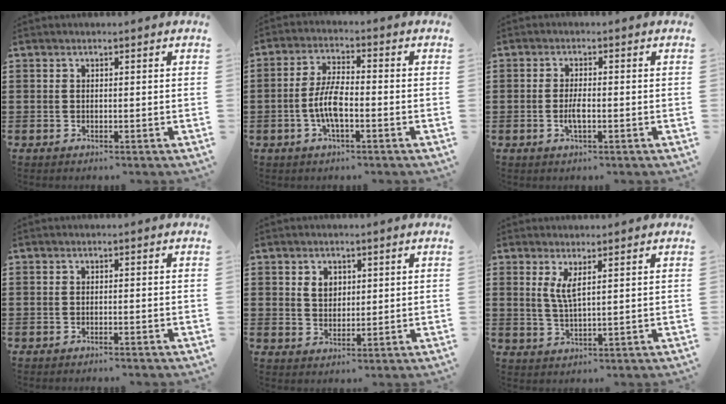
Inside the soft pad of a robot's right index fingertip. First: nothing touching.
{"total": 6.1, "force": [-1.7, 1.9, 5.6], "torque": [-0.131, -0.006, -0.040]}
{"total": 2.9, "force": [-0.8, 0.8, 2.7], "torque": [-0.056, -0.004, -0.015]}
{"total": 0.6, "force": [-0.6, -0.2, 0.3], "torque": [-0.007, -0.005, -0.010]}
{"total": 3.0, "force": [1.2, 2.3, 1.5], "torque": [-0.039, 0.008, 0.021]}
{"total": 3.3, "force": [1.5, 0.5, 2.9], "torque": [-0.062, -0.001, 0.026]}